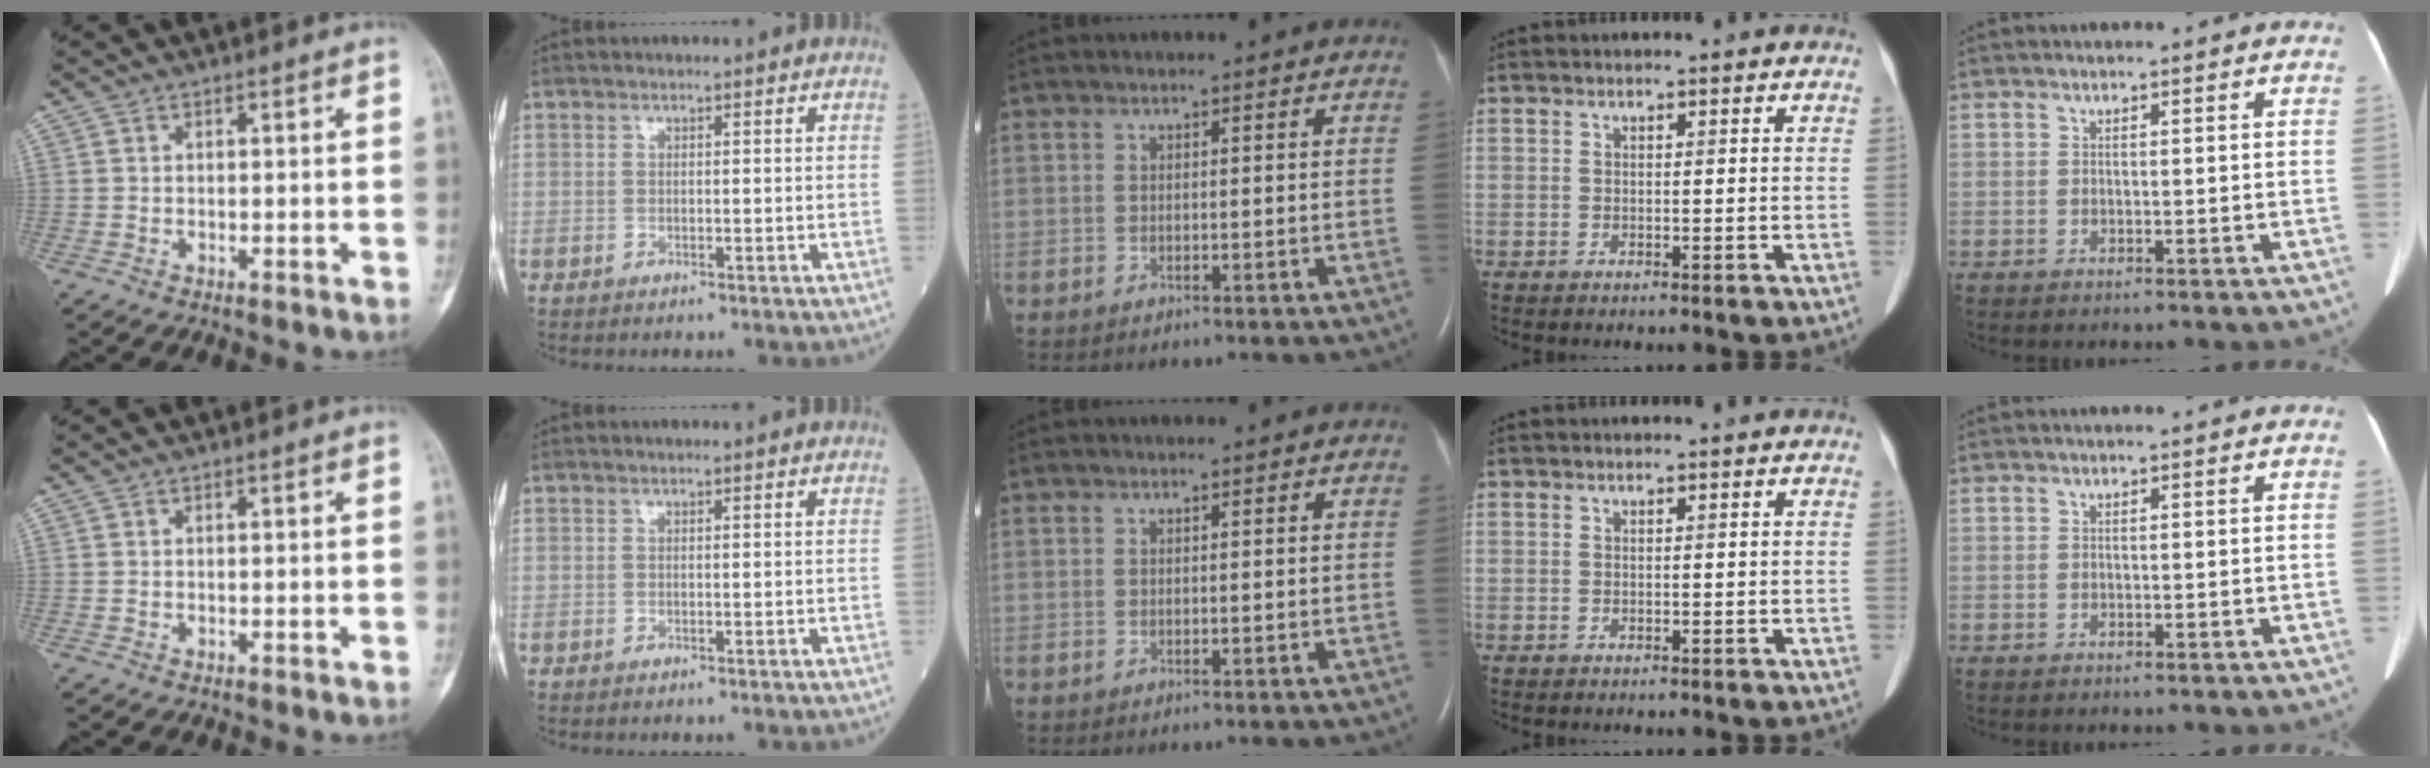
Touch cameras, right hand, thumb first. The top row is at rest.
{}